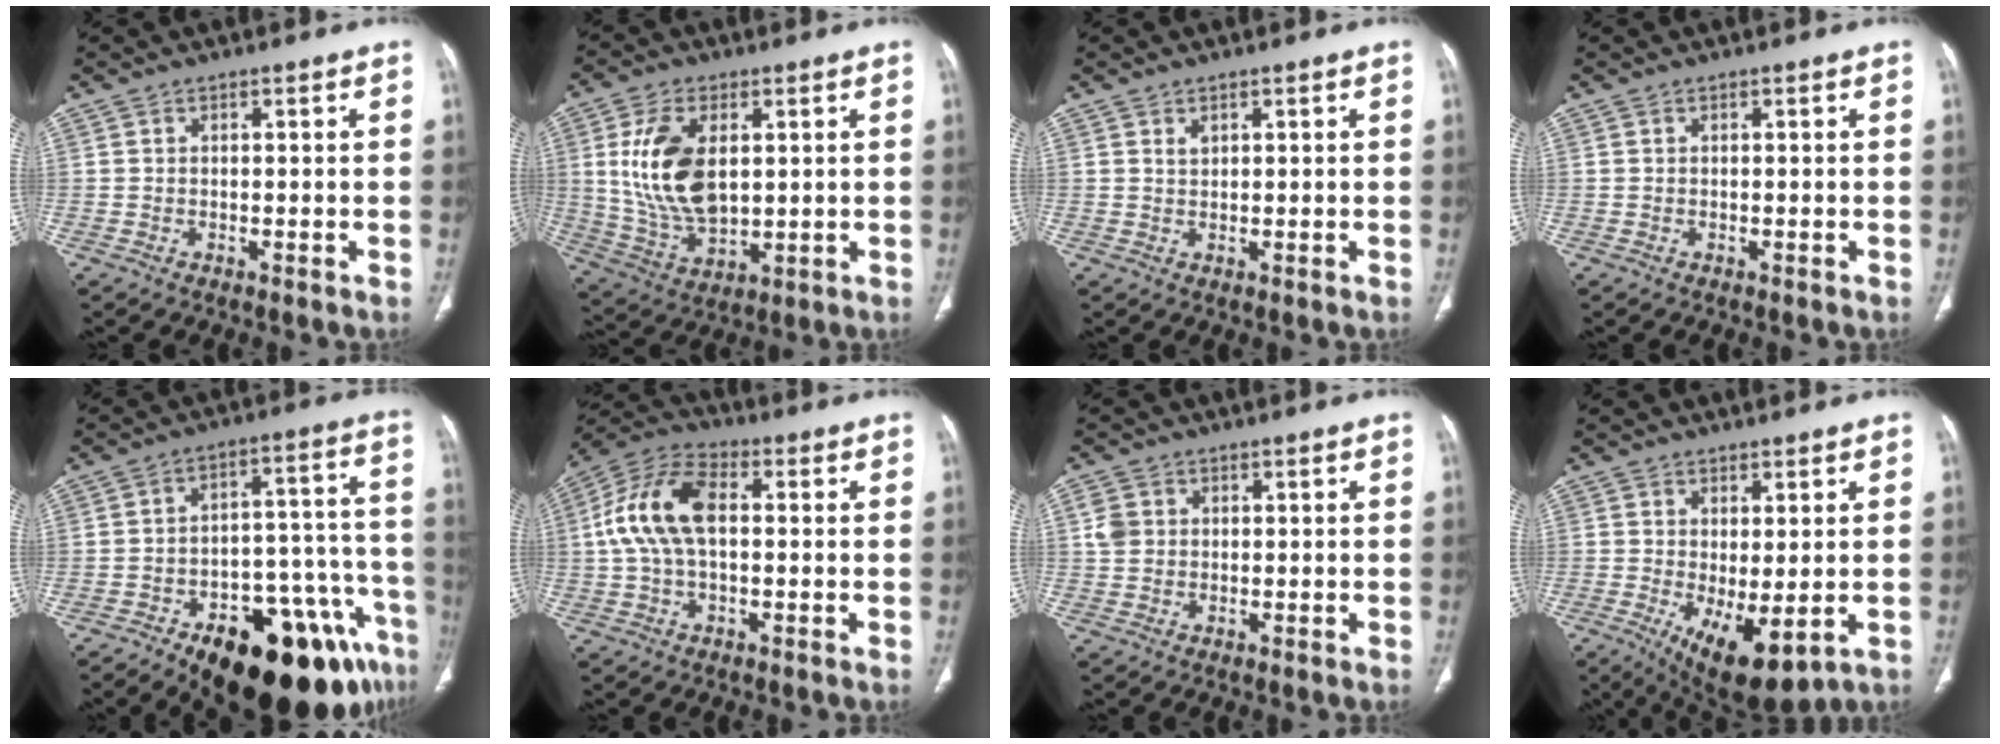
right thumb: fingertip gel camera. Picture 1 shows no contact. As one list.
[{"total": 14.9, "force": [2.8, 8.6, 11.9], "torque": [-0.225, -0.013, 0.065]}, {"total": 1.1, "force": [0.7, 0.7, 0.6], "torque": [-0.006, -0.005, 0.014]}, {"total": 0.0}, {"total": 26.3, "force": [-15.5, 10.8, 18.3], "torque": [-0.177, 0.087, -0.214]}, {"total": 13.2, "force": [1.2, 7.5, 10.8], "torque": [-0.221, 0.032, 0.015]}, {"total": 3.3, "force": [0.7, 2.8, 1.5], "torque": [-0.022, 0.003, 0.015]}, {"total": 10.1, "force": [-2.4, 4.1, 8.9], "torque": [-0.138, -0.020, -0.019]}]